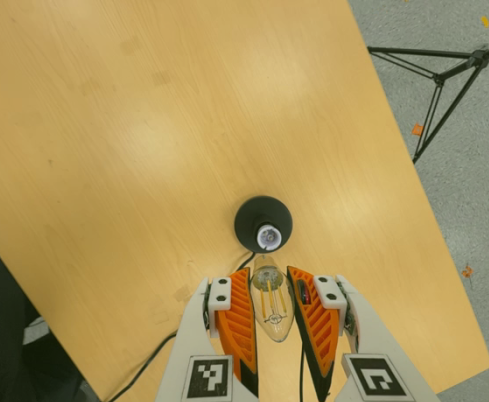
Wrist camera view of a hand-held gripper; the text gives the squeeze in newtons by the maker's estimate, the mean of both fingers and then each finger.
{"total": 15.2, "left": 15.2, "right": 15.1}